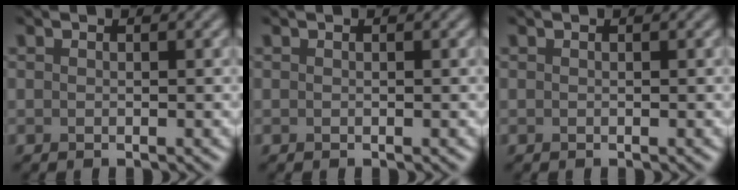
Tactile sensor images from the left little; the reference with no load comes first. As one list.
[{"total": 0.0}, {"total": 0.0}]